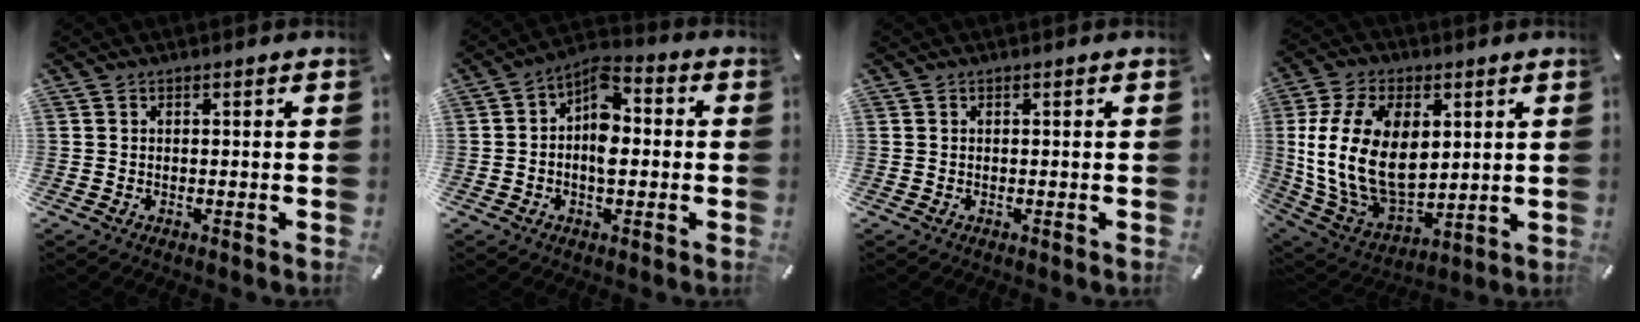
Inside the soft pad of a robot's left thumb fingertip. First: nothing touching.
{"total": 7.6, "force": [-0.5, 4.8, 5.8], "torque": [-0.094, 0.000, -0.011]}
{"total": 0.0}
{"total": 20.1, "force": [3.0, 13.5, 14.6], "torque": [-0.308, -0.007, 0.053]}